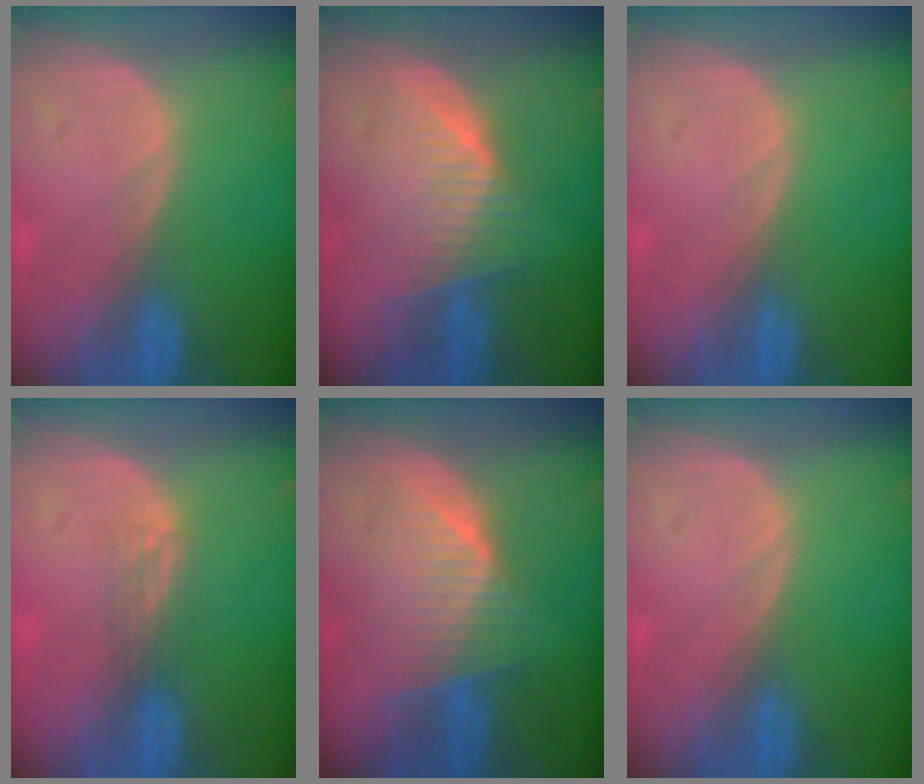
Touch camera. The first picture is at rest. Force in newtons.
{"total": 6.7, "press": 6.2, "slide": 2.5}
{"total": 0.0}
{"total": 2.1, "press": 1.6, "slide": 1.3}
{"total": 7.5, "press": 6.7, "slide": 3.3}
{"total": 0.0}